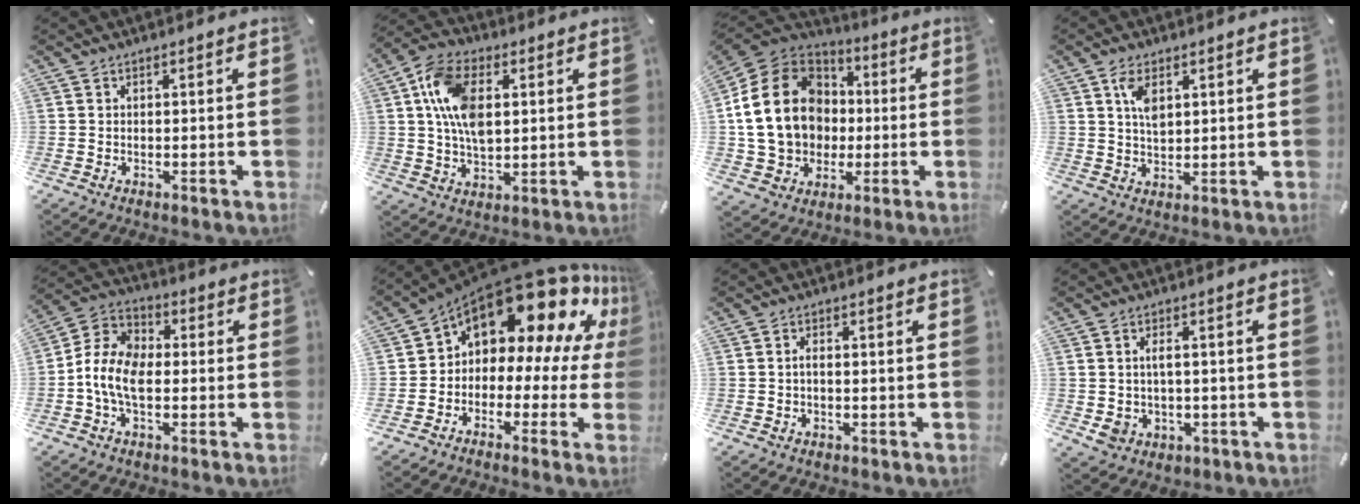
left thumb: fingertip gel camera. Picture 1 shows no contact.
{"total": 12.6, "force": [2.6, 7.9, 9.4], "torque": [-0.201, 0.007, 0.047]}
{"total": 21.8, "force": [0.5, 18.2, 12.0], "torque": [-0.247, 0.018, 0.021]}
{"total": 5.4, "force": [2.2, 3.0, 3.9], "torque": [-0.069, -0.002, 0.036]}
{"total": 9.0, "force": [-3.2, 5.6, 6.3], "torque": [-0.145, 0.010, -0.062]}
{"total": 18.2, "force": [11.6, 9.3, 10.5], "torque": [-0.173, -0.096, 0.195]}
{"total": 1.8, "force": [-0.3, 0.9, 1.4], "torque": [-0.028, 0.003, -0.007]}
{"total": 5.0, "force": [0.0, 4.0, 3.0], "torque": [-0.066, 0.001, -0.002]}